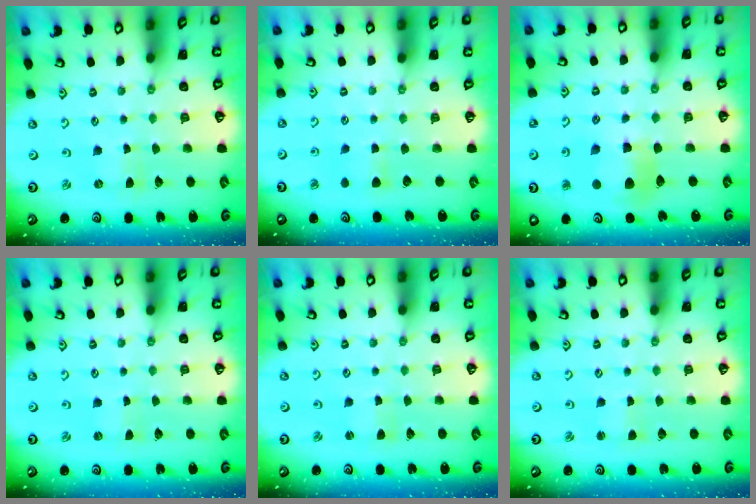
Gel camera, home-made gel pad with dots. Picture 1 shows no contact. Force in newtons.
{"total": 4.5, "press": 4.4, "slide": 0.9}
{"total": 9.9, "press": 9.8, "slide": 1.3}
{"total": 0.0}
{"total": 1.0, "press": 0.9, "slide": 0.2}
{"total": 1.7, "press": 1.7, "slide": 0.1}